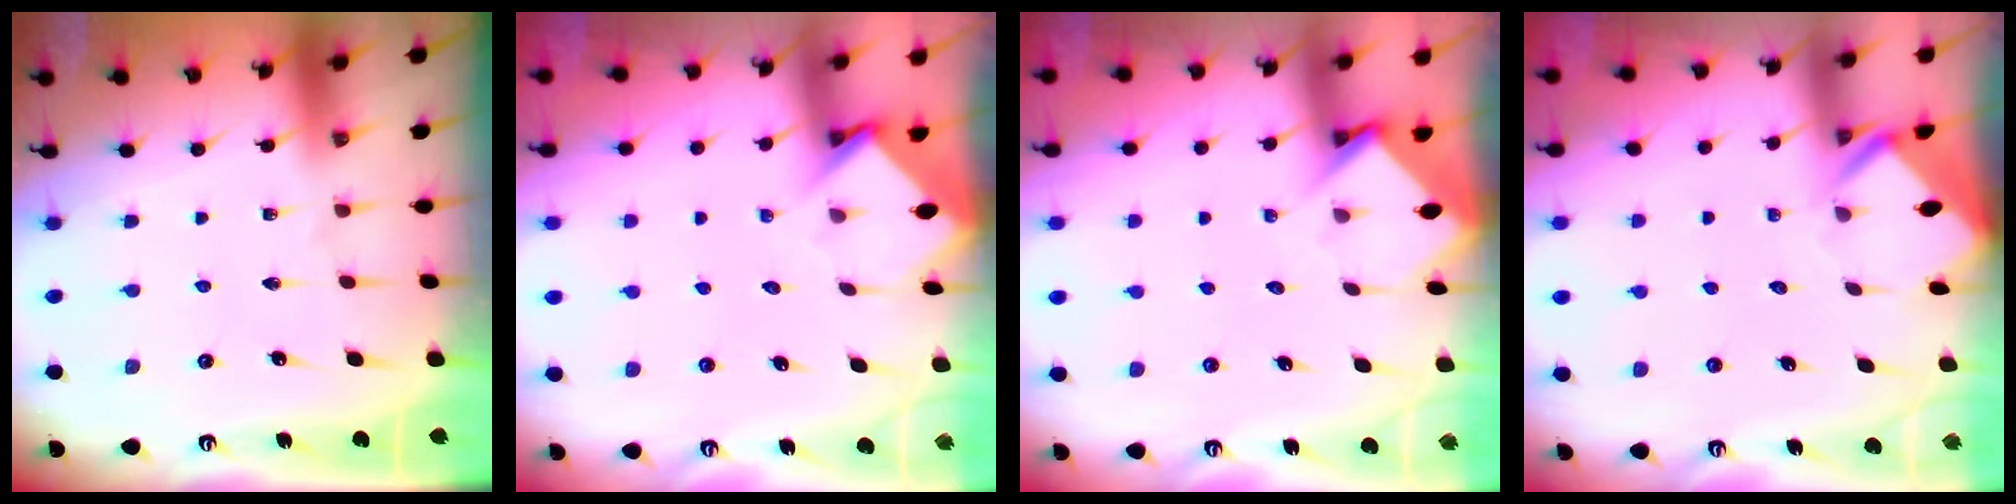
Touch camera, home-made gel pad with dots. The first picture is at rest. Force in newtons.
{"total": 3.7, "press": 3.7, "slide": 0.2}
{"total": 3.8, "press": 3.8, "slide": 0.2}
{"total": 2.8, "press": 2.8, "slide": 0.1}